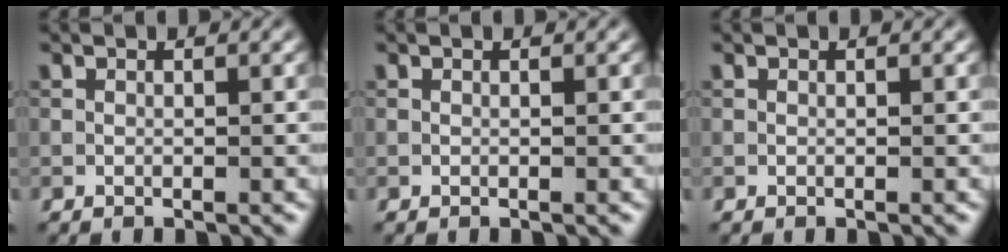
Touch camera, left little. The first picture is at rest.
{"total": 0.0}
{"total": 0.0}